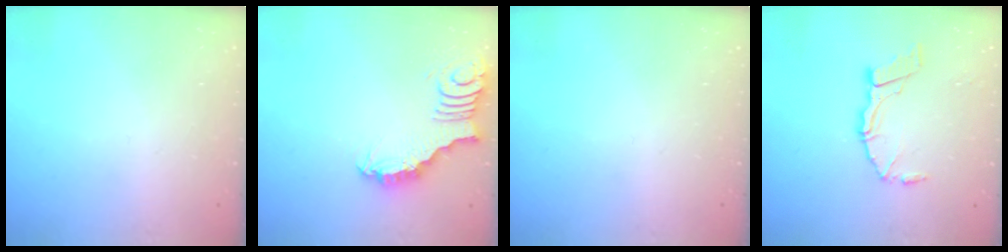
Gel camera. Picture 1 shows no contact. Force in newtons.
{"total": 3.0, "press": 3.0, "slide": 0.0}
{"total": 0.0}
{"total": 10.1, "press": 10.1, "slide": 1.1}